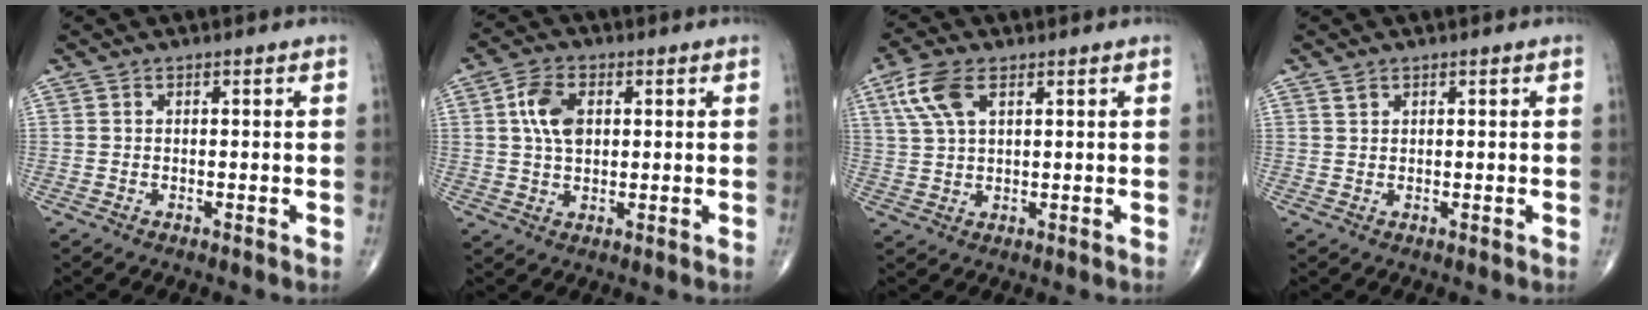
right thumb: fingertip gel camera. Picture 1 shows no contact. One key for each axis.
{"total": 7.2, "fx": 1.7, "fy": 4.5, "fz": 5.4, "tx": -0.097, "ty": 0.001, "tz": 0.028}
{"total": 7.4, "fx": 3.4, "fy": 3.6, "fz": 5.6, "tx": -0.125, "ty": 0.004, "tz": 0.069}
{"total": 1.1, "fx": 0.8, "fy": 0.6, "fz": 0.4, "tx": -0.002, "ty": -0.001, "tz": 0.014}